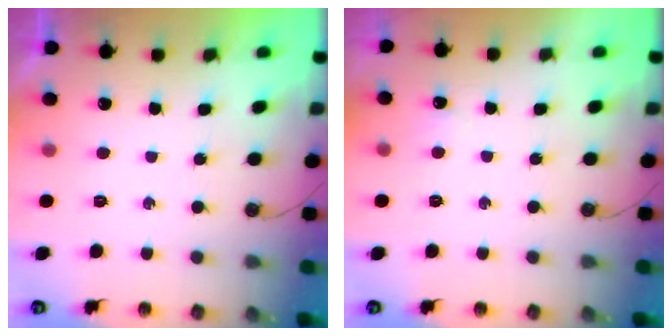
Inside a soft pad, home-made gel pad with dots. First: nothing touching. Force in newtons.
{"total": 2.8, "press": 2.7, "slide": 0.5}